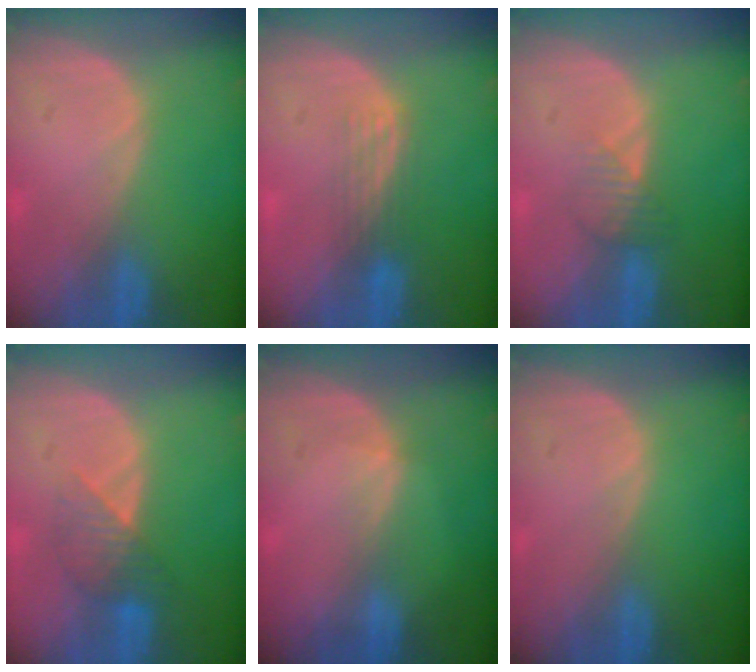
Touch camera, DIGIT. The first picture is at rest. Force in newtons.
{"total": 3.1, "press": 2.8, "slide": 1.4}
{"total": 2.4, "press": 2.4, "slide": 0.1}
{"total": 3.9, "press": 3.8, "slide": 1.1}
{"total": 1.3, "press": 0.9, "slide": 0.9}
{"total": 0.0}